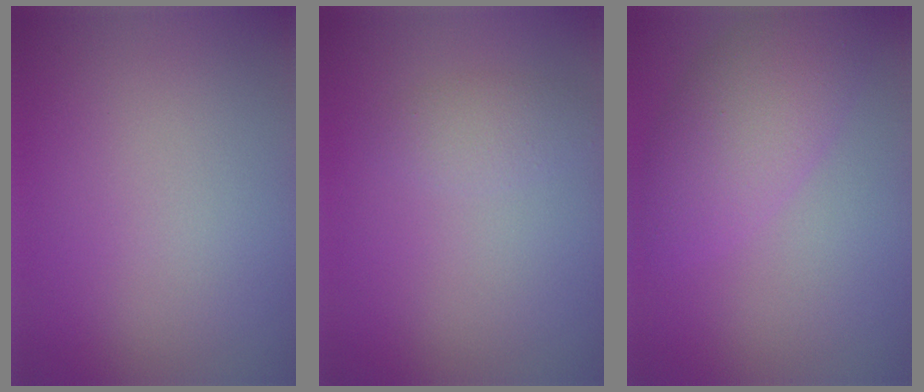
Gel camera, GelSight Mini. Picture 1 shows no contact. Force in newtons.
{"total": 1.5, "press": 1.5, "slide": 0.1}
{"total": 4.7, "press": 4.7, "slide": 0.1}